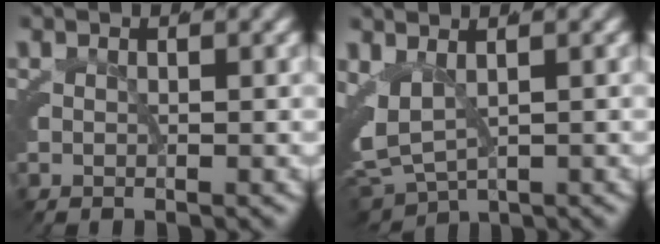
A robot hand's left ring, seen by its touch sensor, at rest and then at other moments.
{"total": 7.6, "force": [-0.7, 6.4, 4.0], "torque": [-0.134, -0.040, 0.001]}